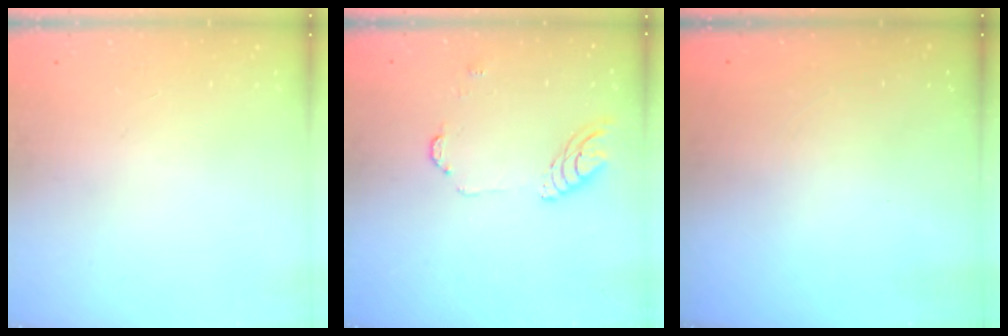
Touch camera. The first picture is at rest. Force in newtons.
{"total": 8.5, "press": 8.5, "slide": 0.8}
{"total": 0.0}